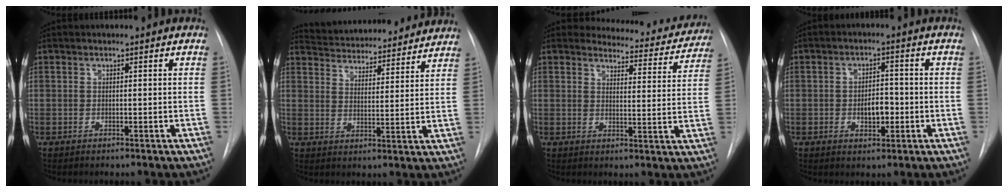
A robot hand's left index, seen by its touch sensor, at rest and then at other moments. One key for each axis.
{"total": 20.5, "fx": 19.3, "fy": 4.4, "fz": 5.4, "tx": -0.086, "ty": 0.007, "tz": 0.257}
{"total": 11.3, "fx": 10.9, "fy": 2.9, "fz": 0.7, "tx": 0.017, "ty": -0.035, "tz": 0.109}
{"total": 4.2, "fx": -1.0, "fy": 2.2, "fz": 3.5, "tx": -0.051, "ty": 0.004, "tz": -0.010}